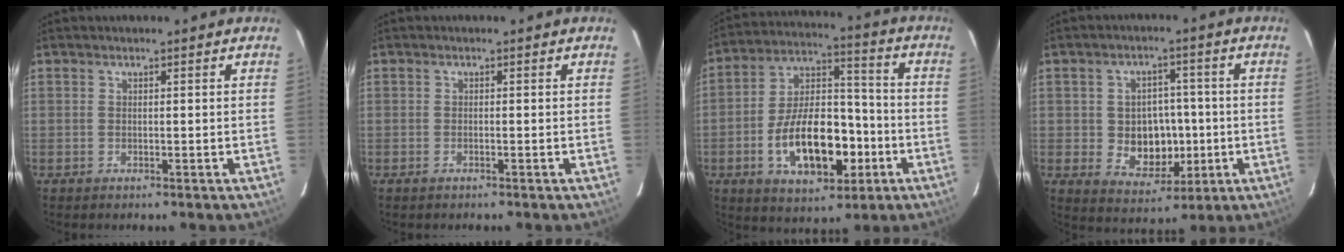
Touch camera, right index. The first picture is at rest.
{"total": 0.7, "force": [-0.6, 0.2, 0.4], "torque": [-0.009, 0.001, -0.012]}
{"total": 17.6, "force": [-5.8, 9.2, 13.8], "torque": [-0.259, 0.020, -0.081]}
{"total": 9.2, "force": [-1.3, 7.5, 5.1], "torque": [-0.107, 0.008, 0.000]}